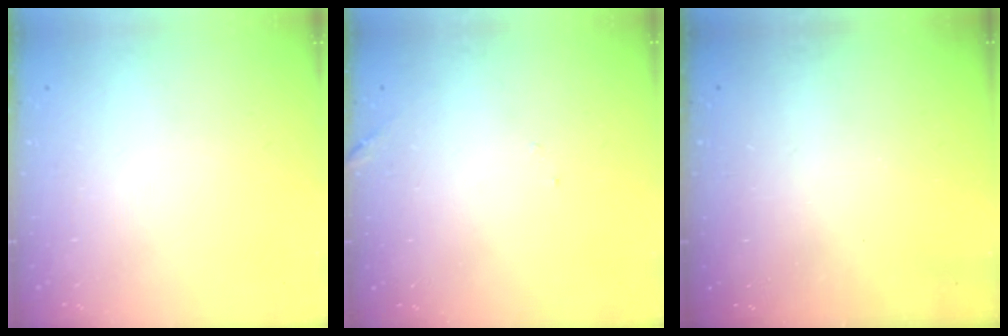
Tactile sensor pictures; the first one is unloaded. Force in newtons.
{"total": 7.7, "press": 7.7, "slide": 0.3}
{"total": 3.2, "press": 3.2, "slide": 0.1}